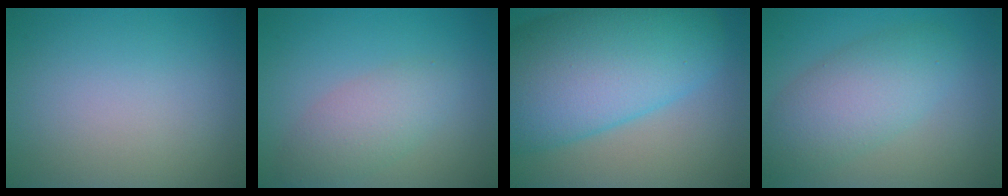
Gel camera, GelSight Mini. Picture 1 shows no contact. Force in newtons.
{"total": 3.4, "press": 3.4, "slide": 0.1}
{"total": 13.8, "press": 13.8, "slide": 0.3}
{"total": 5.3, "press": 5.3, "slide": 0.3}